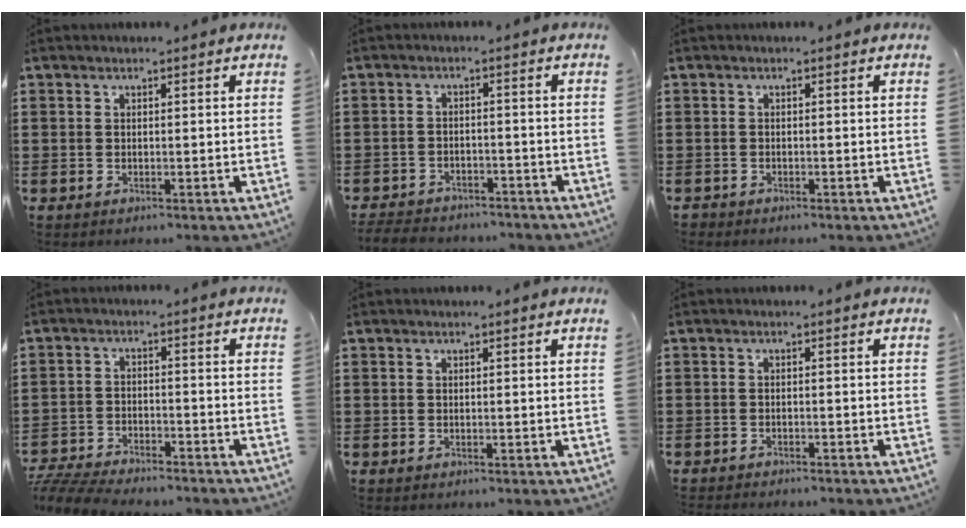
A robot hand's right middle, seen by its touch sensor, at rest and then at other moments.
{"total": 3.5, "force": [-3.4, 0.6, 0.1], "torque": [-0.005, 0.002, -0.074]}
{"total": 0.6, "force": [-0.6, 0.2, 0.0], "torque": [-0.001, 0.001, -0.013]}
{"total": 5.3, "force": [-5.2, 0.5, 1.0], "torque": [-0.034, -0.004, -0.109]}
{"total": 0.0}
{"total": 1.1, "force": [-1.1, 0.1, 0.0], "torque": [-0.003, 0.002, -0.024]}